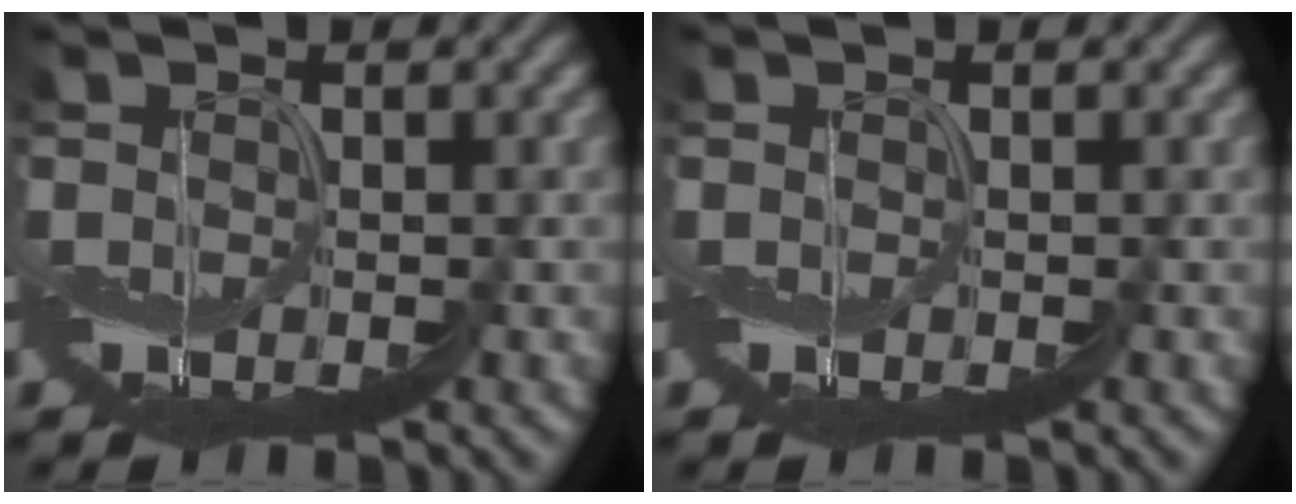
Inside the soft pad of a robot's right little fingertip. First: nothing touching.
{"total": 0.0}